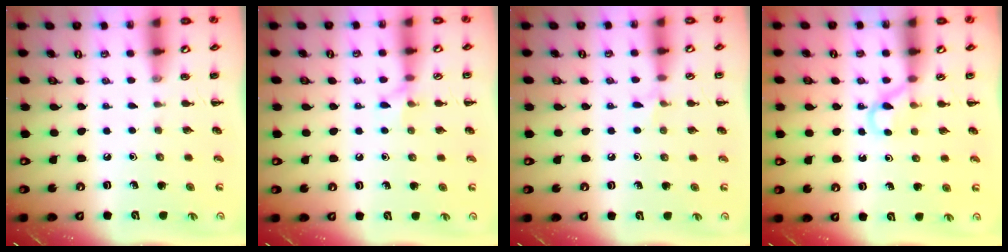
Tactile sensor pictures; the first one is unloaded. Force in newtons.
{"total": 5.3, "press": 5.2, "slide": 1.2}
{"total": 4.8, "press": 4.5, "slide": 1.7}
{"total": 3.6, "press": 3.4, "slide": 1.3}